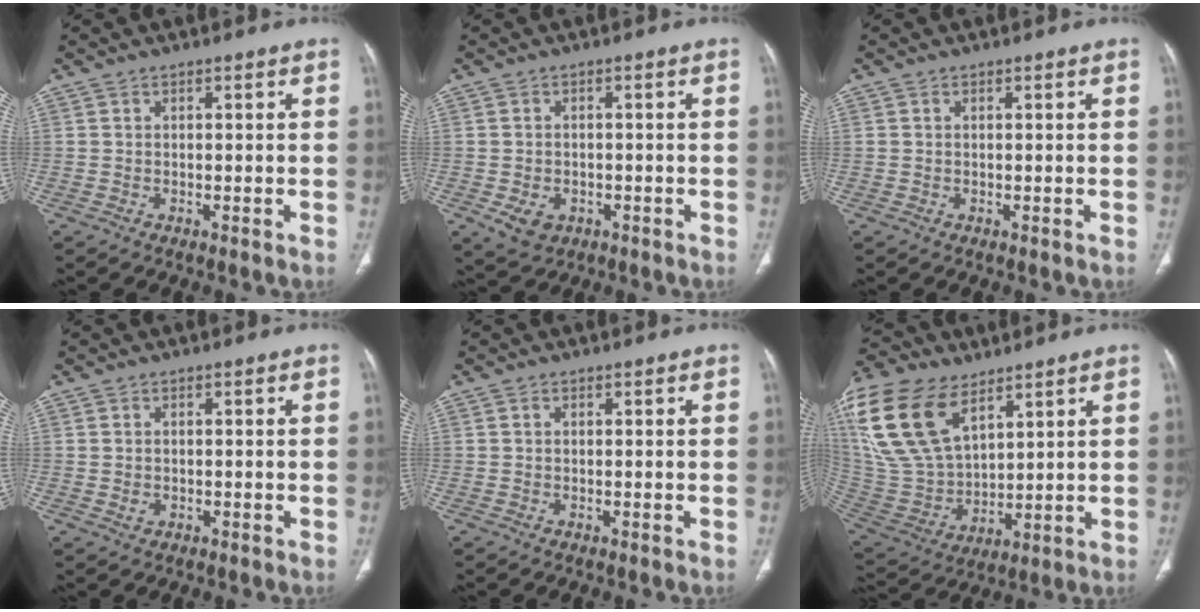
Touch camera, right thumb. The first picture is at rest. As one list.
[{"total": 4.5, "force": [-1.7, 3.4, 2.4], "torque": [-0.039, 0.004, -0.016]}, {"total": 0.0}, {"total": 1.2, "force": [-0.2, 0.9, 0.7], "torque": [-0.016, 0.004, 0.001]}, {"total": 0.0}, {"total": 24.1, "force": [12.4, 13.4, 15.7], "torque": [-0.351, -0.018, 0.249]}]